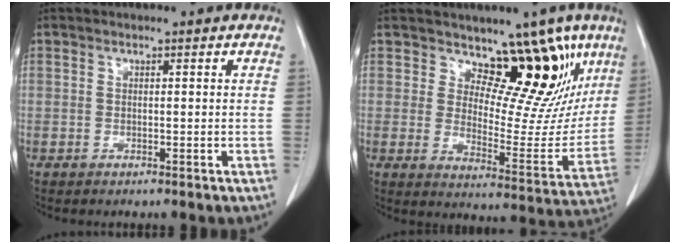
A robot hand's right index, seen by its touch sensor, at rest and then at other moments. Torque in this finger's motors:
{"motor_torque": [0.49, 0.59, 0.14, 0.03]}